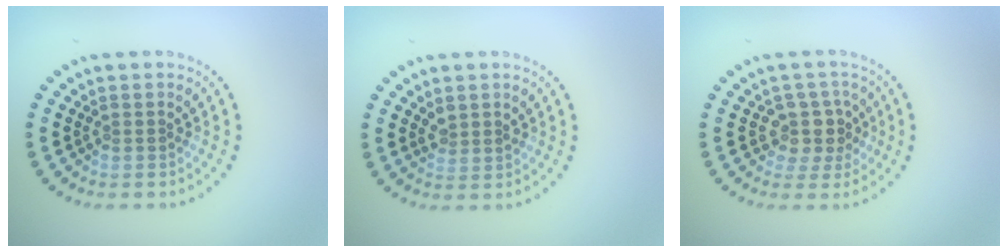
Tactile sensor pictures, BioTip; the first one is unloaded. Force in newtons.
{"total": 0.9, "press": 0.8, "slide": 0.5}
{"total": 2.9, "press": 2.2, "slide": 1.8}